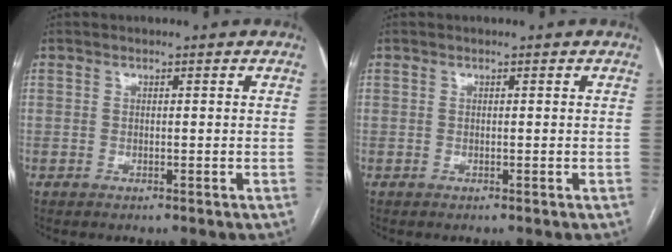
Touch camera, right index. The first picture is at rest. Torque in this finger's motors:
{"motor_torque": [-0.08, 0.08, 0.00, 0.00]}